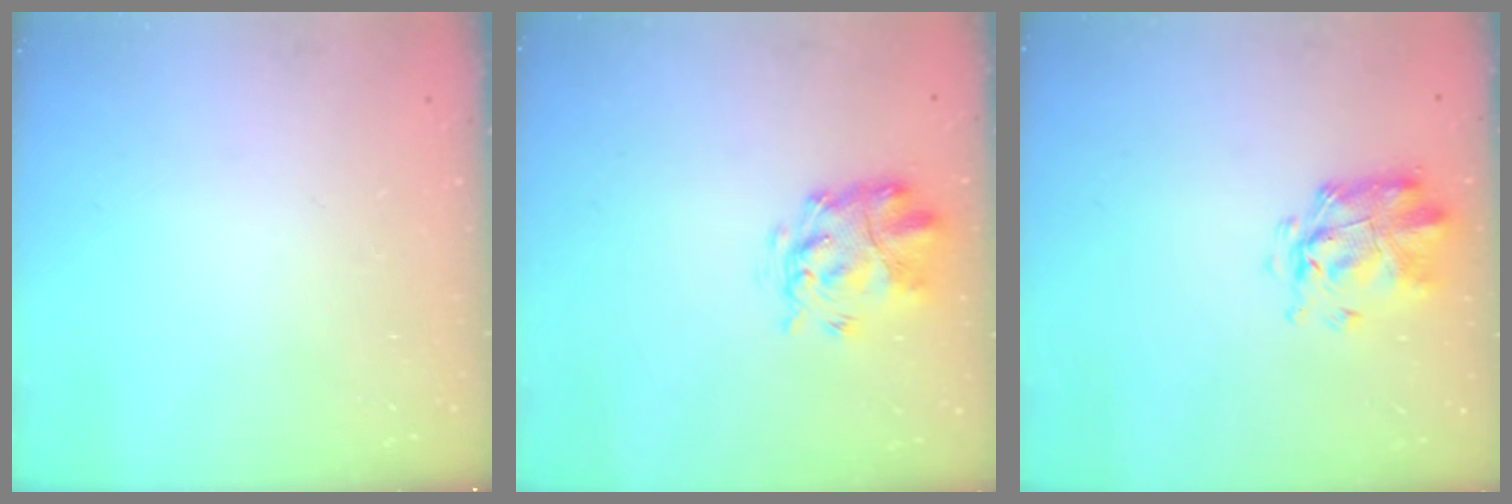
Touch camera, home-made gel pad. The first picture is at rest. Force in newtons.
{"total": 3.8, "press": 3.5, "slide": 1.6}
{"total": 3.0, "press": 2.8, "slide": 1.0}